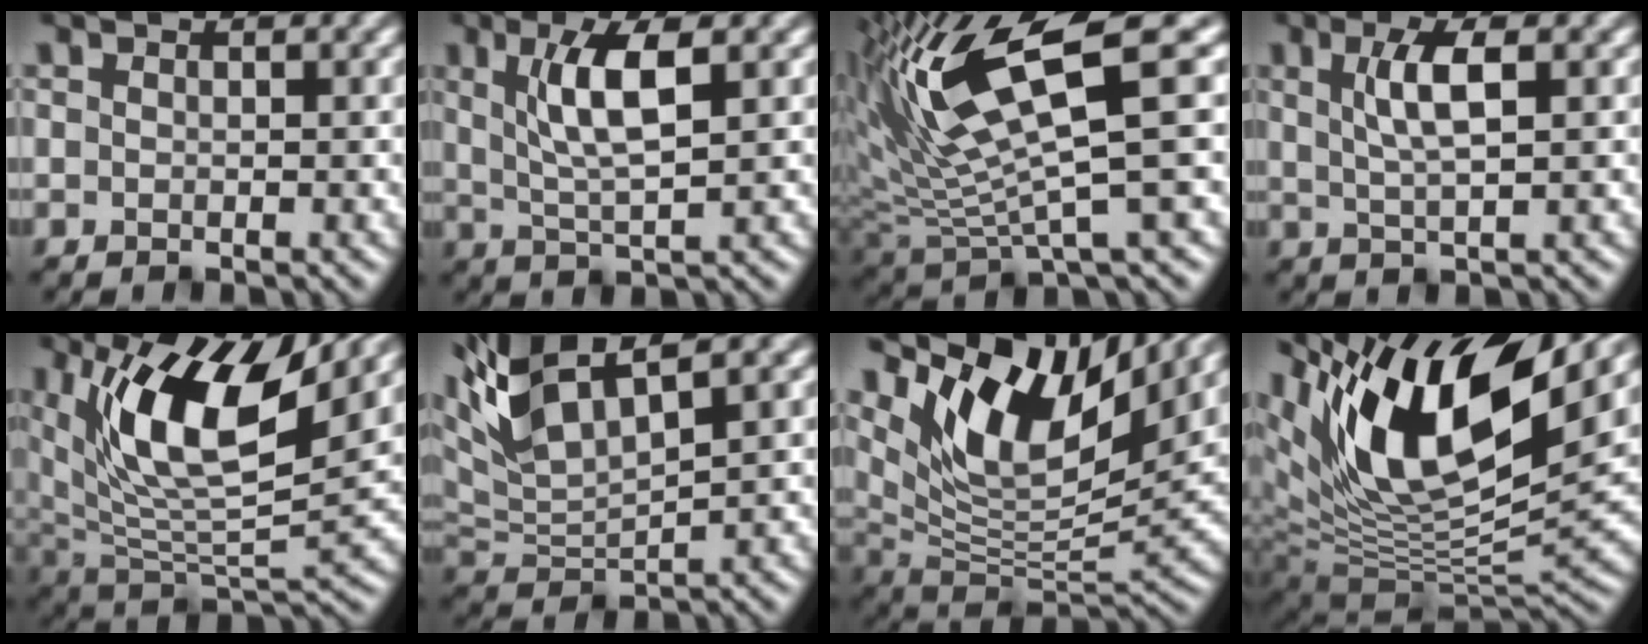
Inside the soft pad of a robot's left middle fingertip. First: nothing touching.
{"total": 5.4, "force": [1.6, 1.3, 5.0], "torque": [-0.094, 0.001, 0.033]}
{"total": 11.0, "force": [4.6, 2.5, 9.6], "torque": [-0.180, 0.008, 0.085]}
{"total": 3.8, "force": [1.1, 0.9, 3.5], "torque": [-0.066, 0.003, 0.021]}
{"total": 12.1, "force": [5.7, 4.7, 9.5], "torque": [-0.182, 0.005, 0.106]}
{"total": 7.4, "force": [4.7, 2.1, 5.3], "torque": [-0.124, 0.021, 0.091]}
{"total": 12.2, "force": [7.0, 4.8, 8.8], "torque": [-0.159, 0.005, 0.127]}
{"total": 13.9, "force": [7.1, 5.5, 10.6], "torque": [-0.194, 0.008, 0.135]}